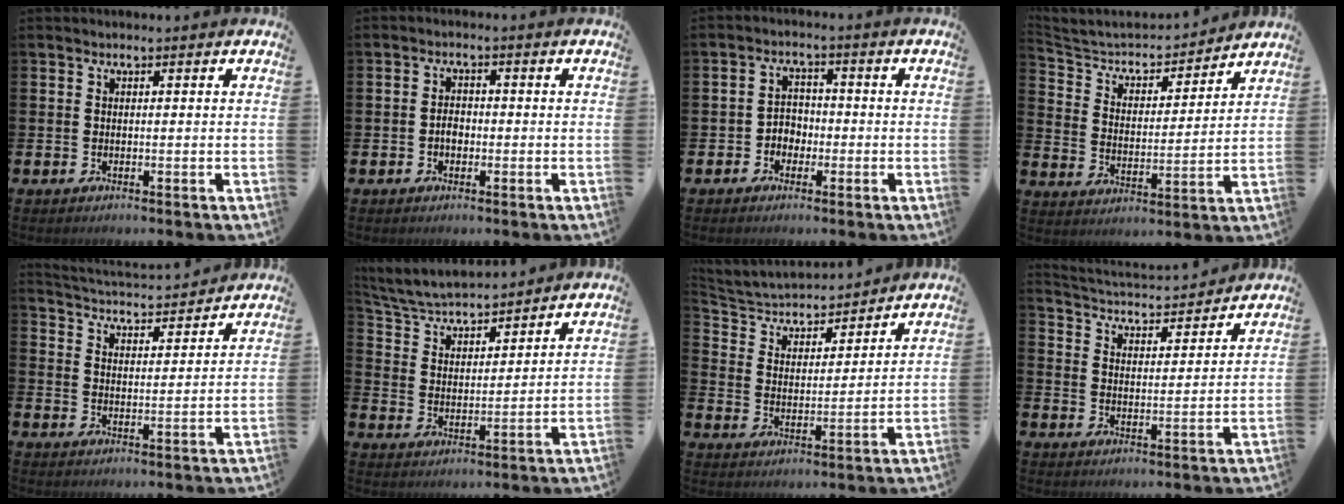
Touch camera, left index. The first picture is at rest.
{"total": 2.1, "force": [-0.5, 1.5, 1.4], "torque": [-0.014, 0.000, -0.014]}
{"total": 2.9, "force": [-1.6, 2.3, 0.8], "torque": [-0.017, 0.006, -0.038]}
{"total": 5.6, "force": [5.2, 1.9, 1.0], "torque": [-0.057, -0.043, 0.085]}
{"total": 4.1, "force": [4.1, 0.3, 0.1], "torque": [-0.024, -0.034, 0.069]}
{"total": 5.6, "force": [5.4, 0.9, 1.2], "torque": [-0.051, -0.038, 0.093]}
{"total": 4.4, "force": [4.2, 1.4, 0.5], "torque": [-0.041, -0.039, 0.066]}
{"total": 4.0, "force": [4.0, 0.5, 0.1], "torque": [-0.027, -0.036, 0.065]}